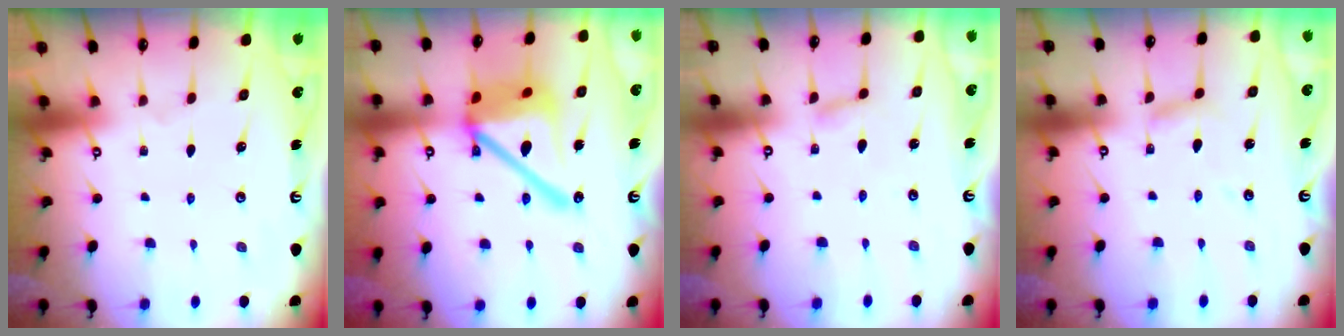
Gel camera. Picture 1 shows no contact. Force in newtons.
{"total": 19.3, "press": 19.1, "slide": 2.4}
{"total": 1.8, "press": 1.7, "slide": 0.1}
{"total": 3.8, "press": 3.7, "slide": 0.4}